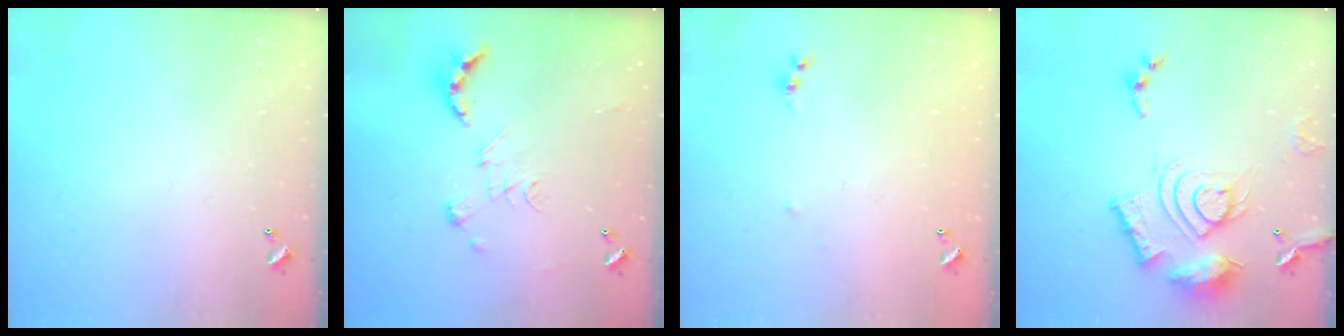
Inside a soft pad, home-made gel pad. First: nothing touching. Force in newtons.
{"total": 2.6, "press": 1.9, "slide": 1.8}
{"total": 5.7, "press": 5.7, "slide": 0.6}
{"total": 18.7, "press": 18.6, "slide": 1.8}